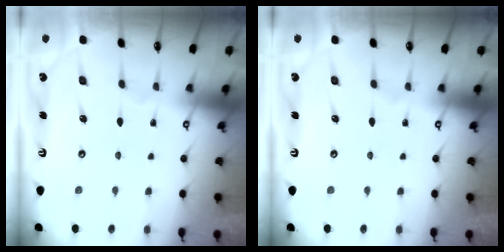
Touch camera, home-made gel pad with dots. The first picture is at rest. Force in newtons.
{"total": 0.0}